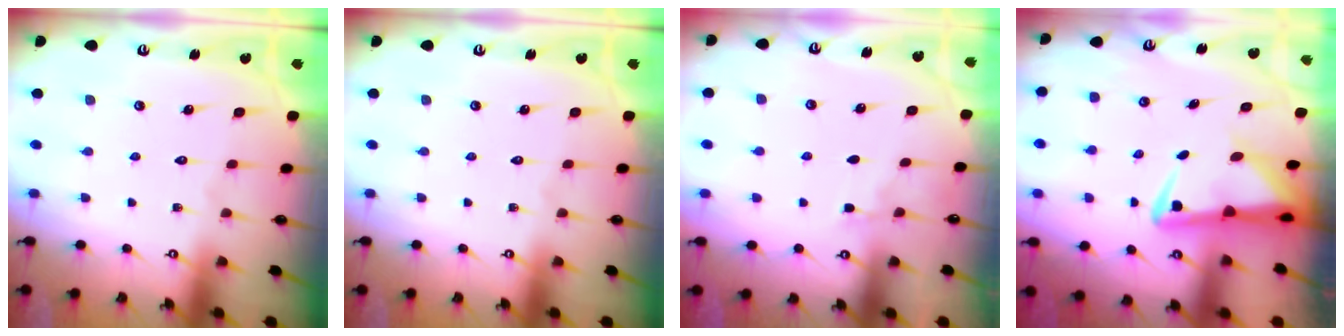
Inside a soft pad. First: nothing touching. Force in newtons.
{"total": 0.0}
{"total": 2.8, "press": 2.8, "slide": 0.4}
{"total": 4.3, "press": 4.2, "slide": 1.0}